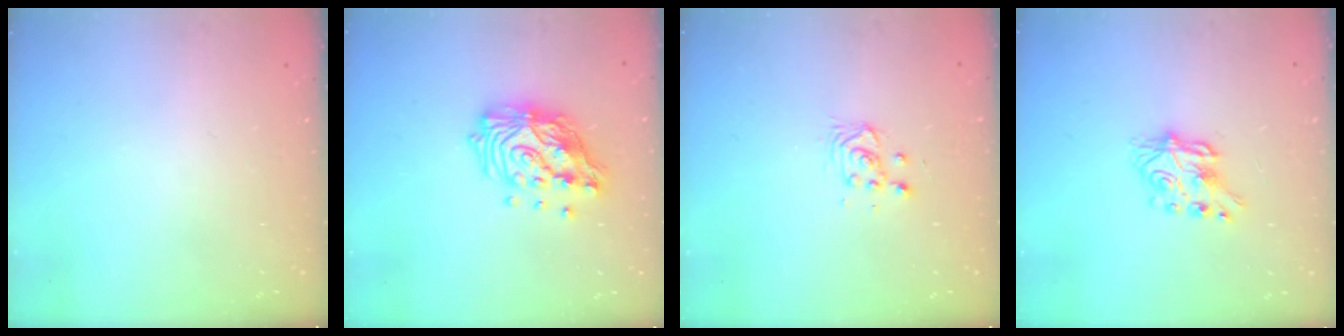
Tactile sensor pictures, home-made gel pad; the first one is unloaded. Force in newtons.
{"total": 15.2, "press": 15.1, "slide": 2.0}
{"total": 3.6, "press": 3.6, "slide": 0.1}
{"total": 6.9, "press": 6.9, "slide": 0.3}